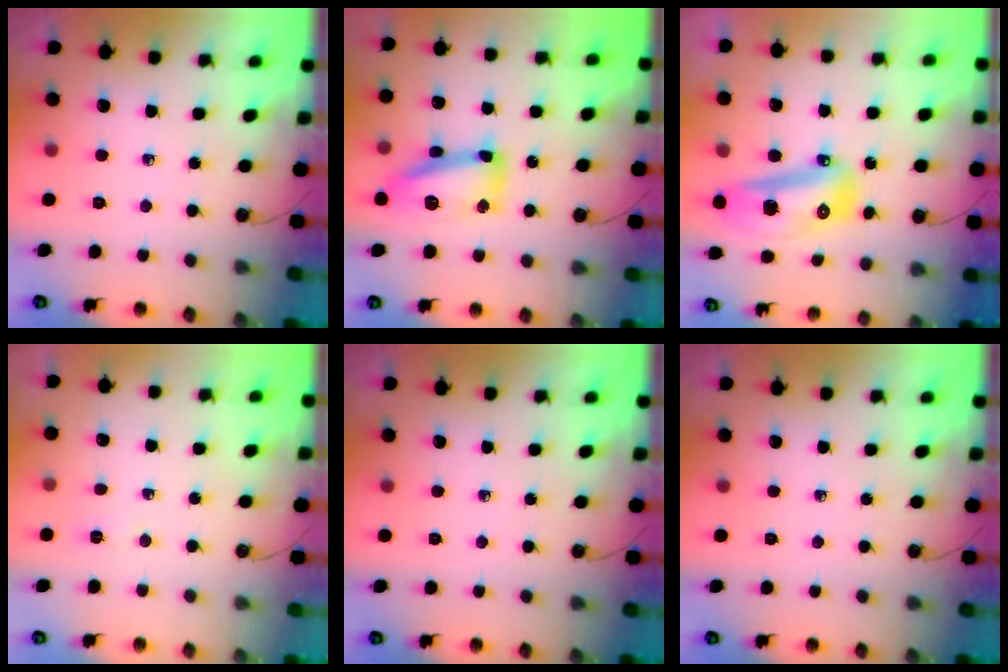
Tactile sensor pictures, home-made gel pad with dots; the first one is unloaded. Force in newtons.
{"total": 15.2, "press": 15.2, "slide": 1.1}
{"total": 14.6, "press": 14.5, "slide": 1.7}
{"total": 4.5, "press": 2.4, "slide": 3.8}
{"total": 0.0}
{"total": 0.0}